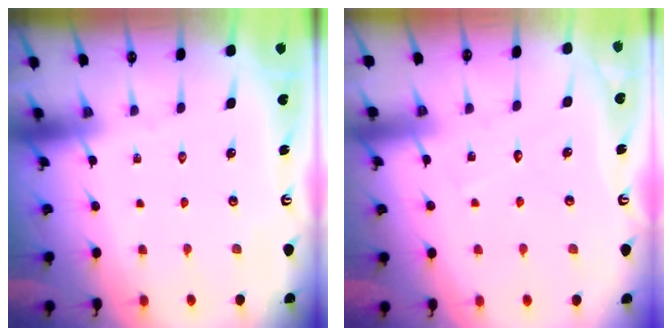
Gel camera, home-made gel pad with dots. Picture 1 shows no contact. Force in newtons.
{"total": 4.0, "press": 4.0, "slide": 0.4}